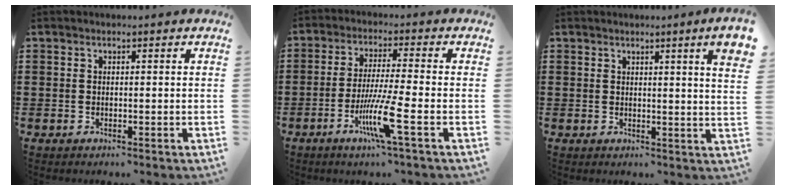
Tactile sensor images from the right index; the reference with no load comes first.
{"total": 8.2, "force": [-3.5, 0.0, 7.4], "torque": [-0.147, -0.016, -0.068]}
{"total": 3.8, "force": [2.1, -0.6, 3.2], "torque": [-0.055, -0.007, 0.033]}